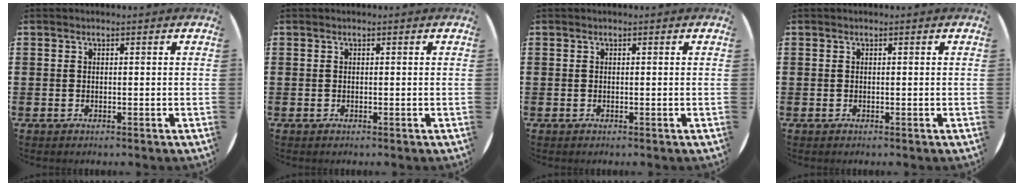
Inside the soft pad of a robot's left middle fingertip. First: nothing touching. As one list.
[{"total": 0.0}, {"total": 0.0}, {"total": 0.0}]